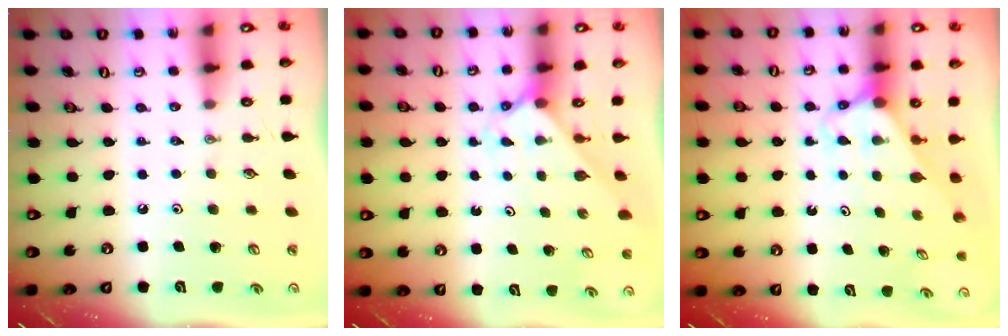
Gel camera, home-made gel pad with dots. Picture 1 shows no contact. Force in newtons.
{"total": 2.2, "press": 2.2, "slide": 0.2}
{"total": 2.7, "press": 2.7, "slide": 0.2}